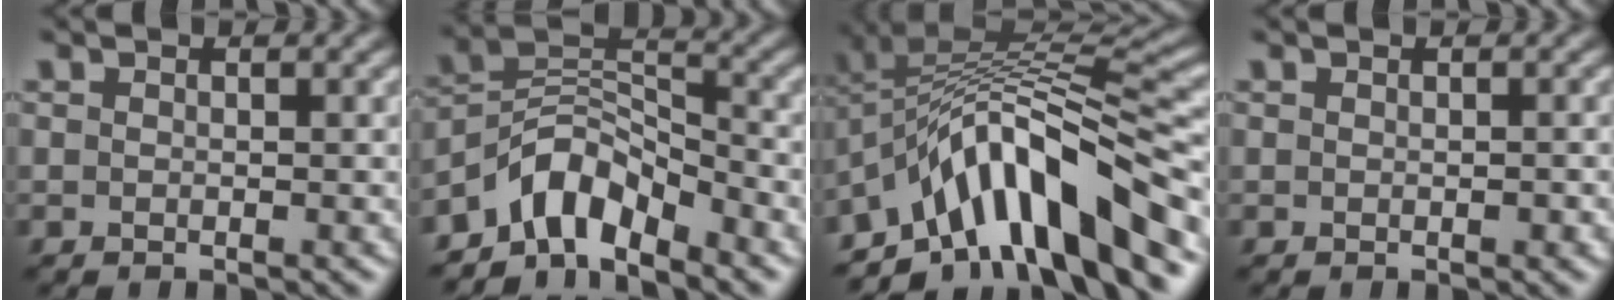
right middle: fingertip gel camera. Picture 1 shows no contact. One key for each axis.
{"total": 6.0, "fx": -4.6, "fy": 2.6, "fz": 3.0, "tx": -0.040, "ty": 0.005, "tz": -0.095}
{"total": 12.0, "fx": -5.8, "fy": 3.8, "fz": 9.8, "tx": -0.144, "ty": 0.021, "tz": -0.101}
{"total": 0.6, "fx": -0.2, "fy": 0.2, "fz": 0.5, "tx": -0.010, "ty": 0.001, "tz": 0.000}